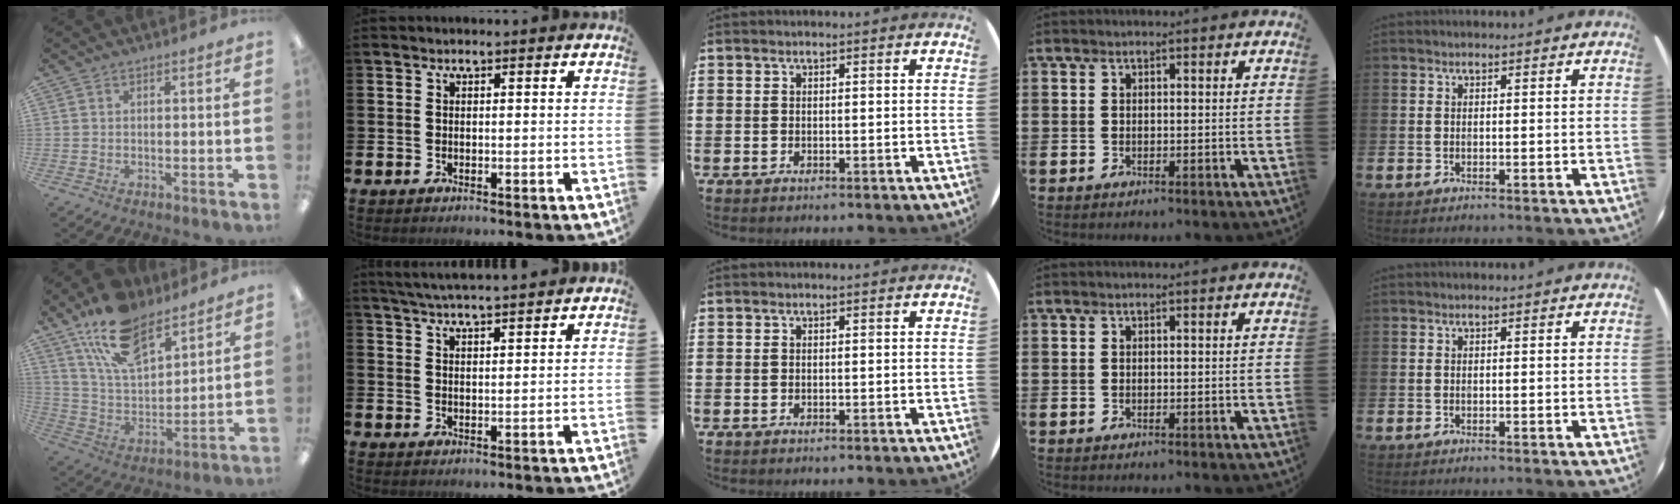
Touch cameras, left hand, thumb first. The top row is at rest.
{"thumb": {"total": 17.6, "force": [12.2, 8.4, 9.4], "torque": [-0.183, -0.051, 0.224]}, "index": {"total": 4.5, "force": [4.4, -0.2, 0.8], "torque": [-0.028, -0.020, 0.080]}}